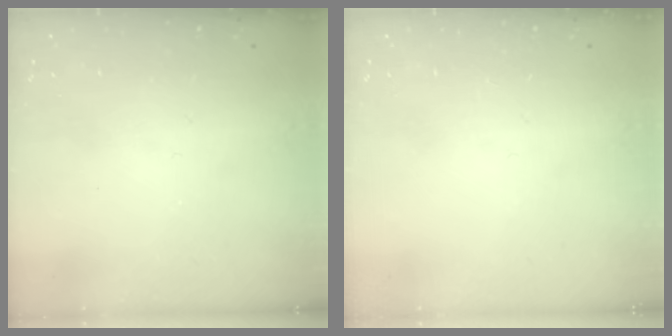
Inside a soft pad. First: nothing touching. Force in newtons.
{"total": 0.0}